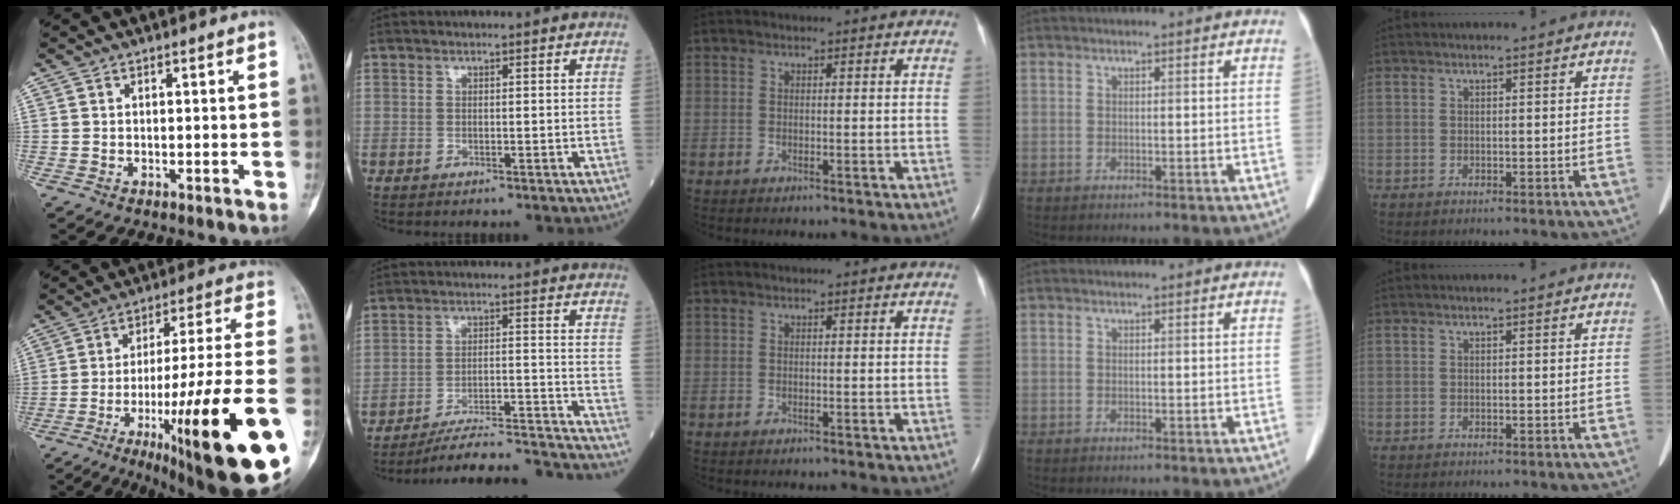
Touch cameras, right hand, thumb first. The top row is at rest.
{"thumb": {"total": 29.7, "force": [-12.0, 4.5, 26.9], "torque": [-0.350, 0.042, -0.173]}, "index": {"total": 21.1, "force": [-20.4, -0.3, 5.4], "torque": [-0.047, 0.001, -0.283]}}